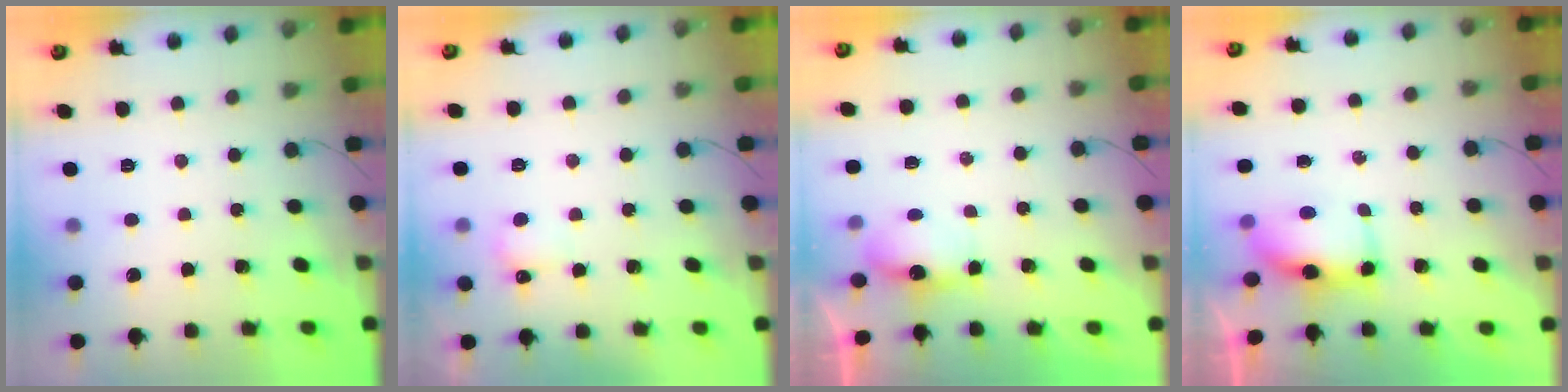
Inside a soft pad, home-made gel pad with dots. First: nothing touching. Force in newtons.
{"total": 3.2, "press": 3.0, "slide": 1.0}
{"total": 5.2, "press": 5.0, "slide": 1.3}
{"total": 7.3, "press": 7.3, "slide": 0.8}